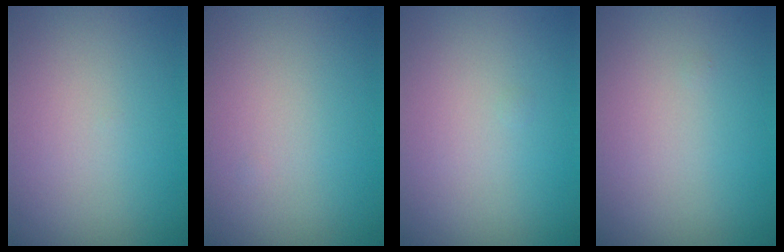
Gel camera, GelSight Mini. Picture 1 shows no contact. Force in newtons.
{"total": 0.0}
{"total": 0.0}
{"total": 0.0}